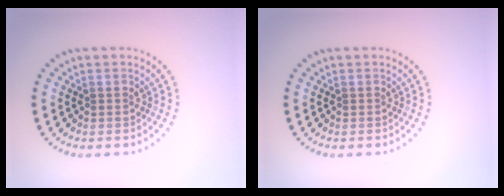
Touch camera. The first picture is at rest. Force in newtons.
{"total": 0.0}